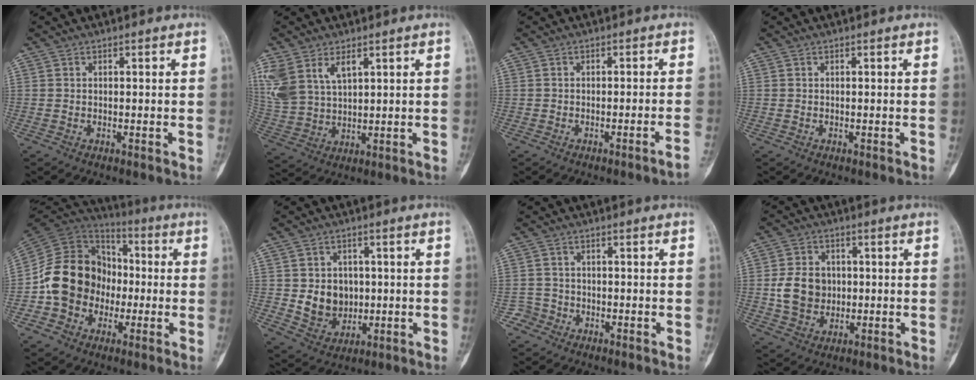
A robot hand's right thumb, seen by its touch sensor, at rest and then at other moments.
{"total": 12.4, "force": [6.1, 7.6, 7.8], "torque": [-0.174, -0.009, 0.136]}
{"total": 2.6, "force": [-1.8, -0.6, 1.8], "torque": [-0.039, 0.015, -0.021]}
{"total": 0.0}
{"total": 17.1, "force": [-2.8, 14.6, 8.5], "torque": [-0.120, 0.047, -0.053]}
{"total": 8.1, "force": [0.1, 7.0, 4.1], "torque": [-0.029, 0.000, 0.015]}
{"total": 2.3, "force": [-1.3, 1.8, -0.5], "torque": [0.020, 0.009, -0.031]}
{"total": 9.6, "force": [-0.1, 7.9, 5.4], "torque": [-0.076, 0.004, 0.001]}